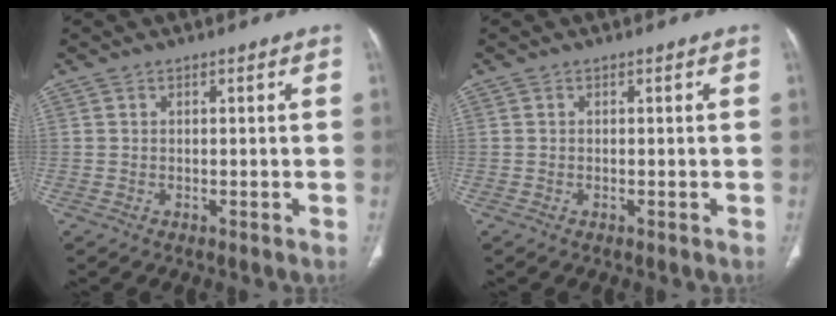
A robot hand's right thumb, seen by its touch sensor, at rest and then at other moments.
{"total": 0.0}